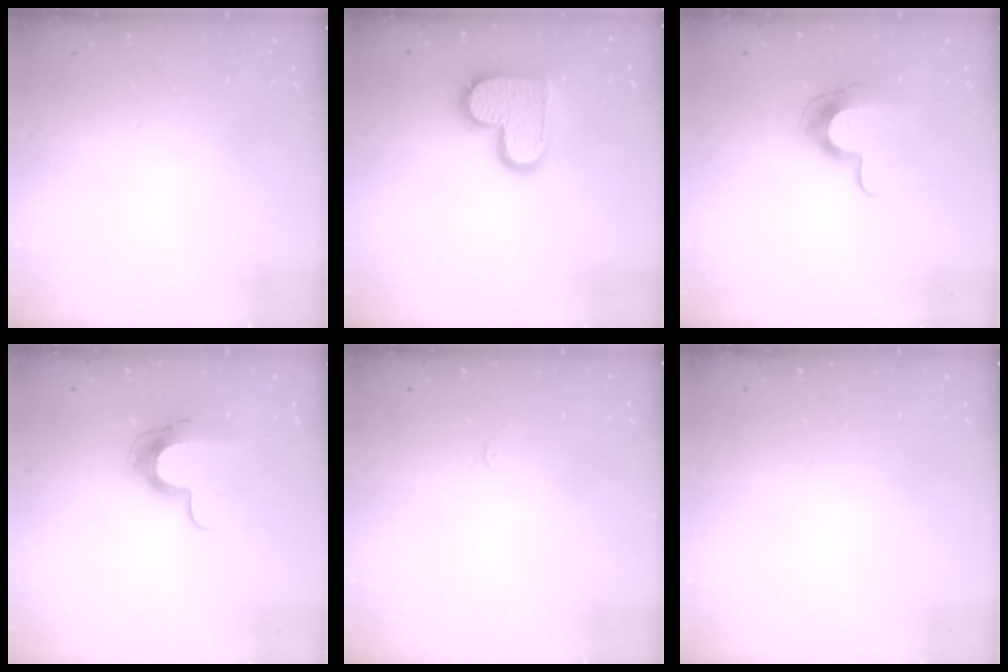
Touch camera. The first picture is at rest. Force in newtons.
{"total": 15.1, "press": 15.1, "slide": 1.1}
{"total": 10.8, "press": 10.8, "slide": 0.9}
{"total": 11.2, "press": 11.1, "slide": 0.7}
{"total": 2.4, "press": 2.4, "slide": 0.3}
{"total": 0.8, "press": 0.8, "slide": 0.1}